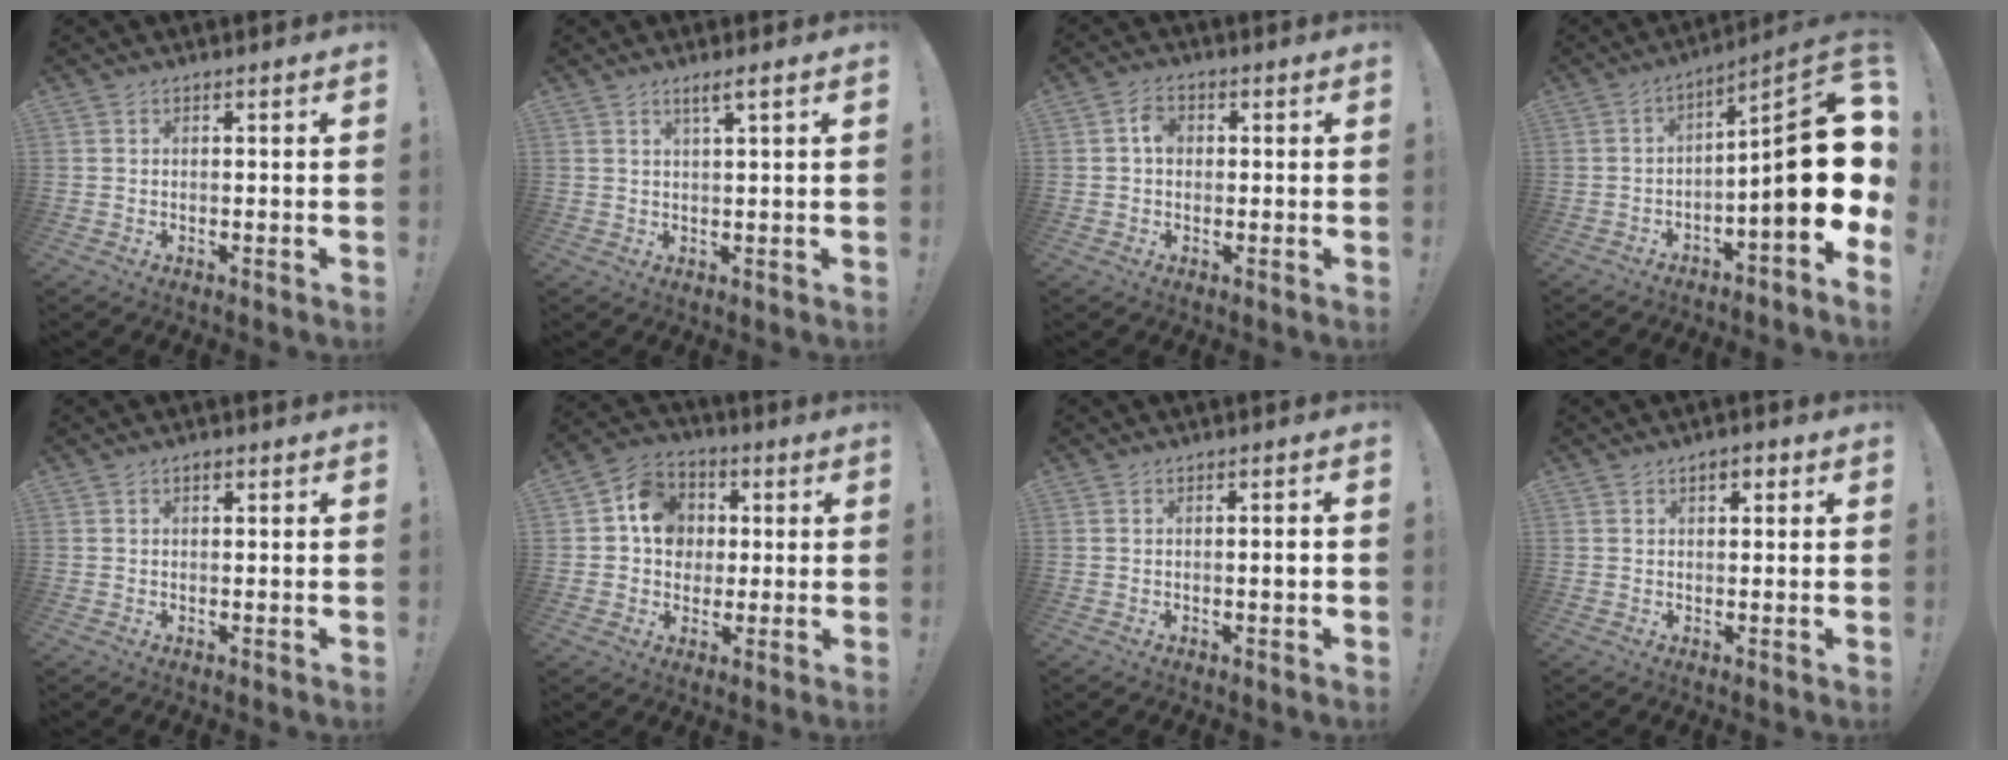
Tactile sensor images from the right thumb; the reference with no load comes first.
{"total": 2.9, "force": [1.7, -0.3, 2.4], "torque": [-0.047, -0.003, 0.026]}
{"total": 4.0, "force": [0.2, 3.0, 2.7], "torque": [-0.040, 0.008, 0.001]}
{"total": 18.2, "force": [-1.3, 3.9, 17.8], "torque": [-0.258, 0.007, -0.020]}
{"total": 0.8, "force": [0.4, 0.4, 0.5], "torque": [-0.010, 0.001, 0.008]}
{"total": 12.3, "force": [1.9, 10.9, 5.4], "torque": [-0.075, 0.010, 0.044]}
{"total": 2.1, "force": [-0.4, -0.1, 2.0], "torque": [-0.036, 0.002, -0.009]}
{"total": 2.3, "force": [0.9, 1.3, 1.6], "torque": [-0.018, -0.001, 0.012]}